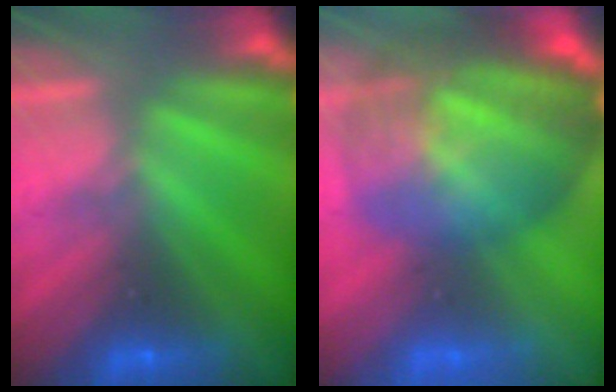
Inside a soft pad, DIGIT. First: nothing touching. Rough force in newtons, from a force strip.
{"total": 7.7}